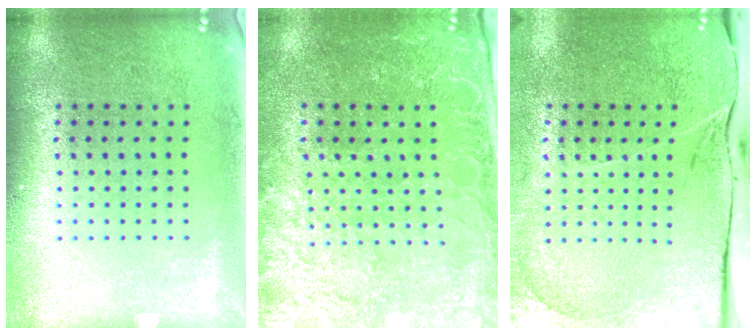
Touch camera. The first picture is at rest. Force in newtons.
{"total": 2.9, "press": 2.8, "slide": 0.8}
{"total": 3.9, "press": 3.3, "slide": 2.0}